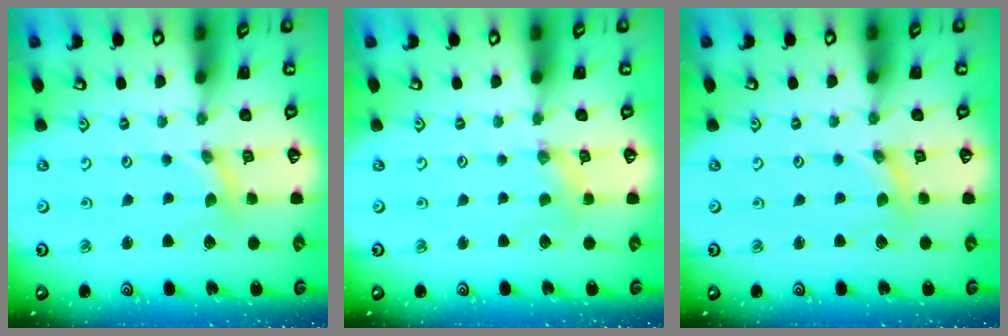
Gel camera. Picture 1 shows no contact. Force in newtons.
{"total": 2.4, "press": 2.4, "slide": 0.4}
{"total": 0.6, "press": 0.5, "slide": 0.1}